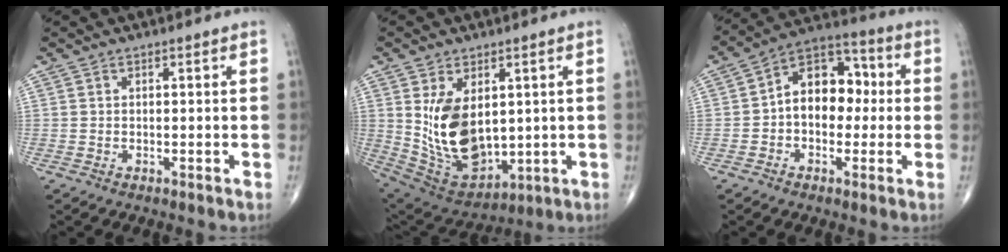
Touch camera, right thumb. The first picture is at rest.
{"total": 15.4, "force": [1.9, 9.3, 12.1], "torque": [-0.193, -0.019, 0.066]}
{"total": 12.3, "force": [0.0, 8.5, 8.9], "torque": [-0.100, 0.043, -0.014]}